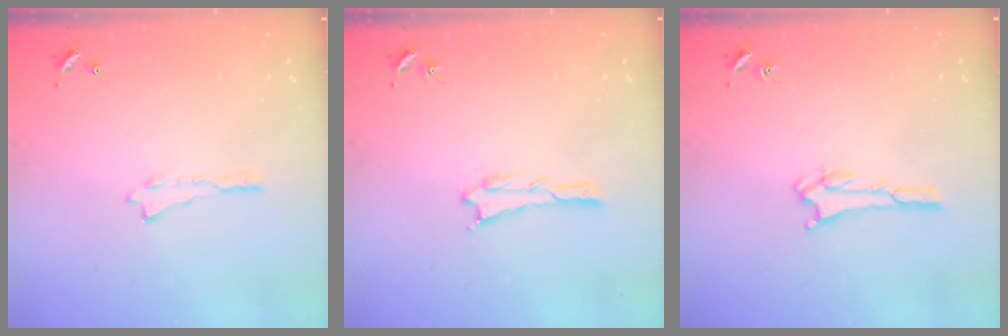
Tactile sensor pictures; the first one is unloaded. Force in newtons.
{"total": 0.6, "press": 0.6, "slide": 0.1}
{"total": 1.8, "press": 1.8, "slide": 0.2}